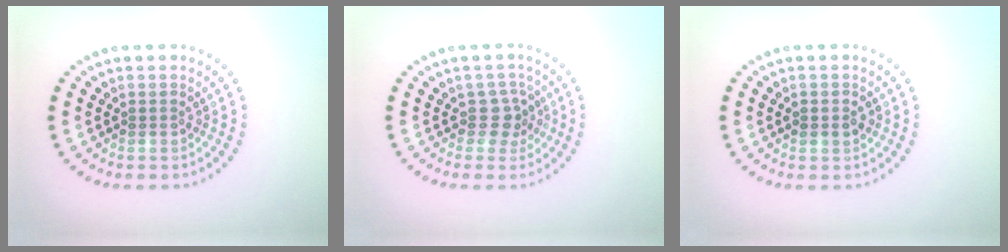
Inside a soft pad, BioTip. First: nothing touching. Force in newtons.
{"total": 2.0, "press": 1.5, "slide": 1.4}
{"total": 1.6, "press": 1.6, "slide": 0.1}